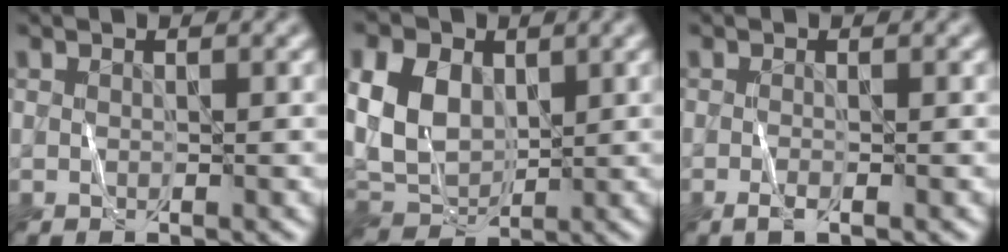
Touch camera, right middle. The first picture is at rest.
{"total": 6.4, "force": [1.4, 4.7, 4.2], "torque": [-0.104, 0.003, 0.024]}
{"total": 1.1, "force": [-0.5, 0.2, 1.0], "torque": [-0.018, -0.002, -0.011]}